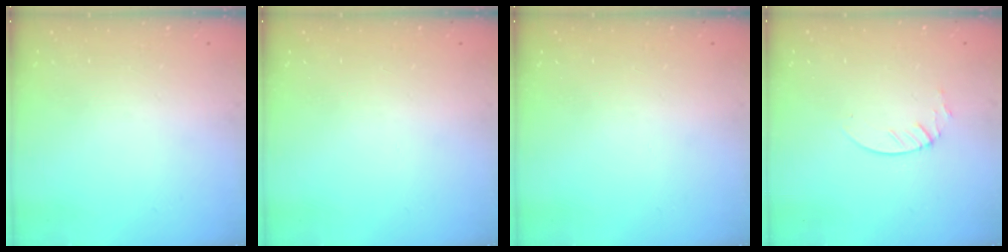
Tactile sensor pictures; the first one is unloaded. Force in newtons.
{"total": 0.0}
{"total": 0.0}
{"total": 1.9, "press": 1.9, "slide": 0.2}